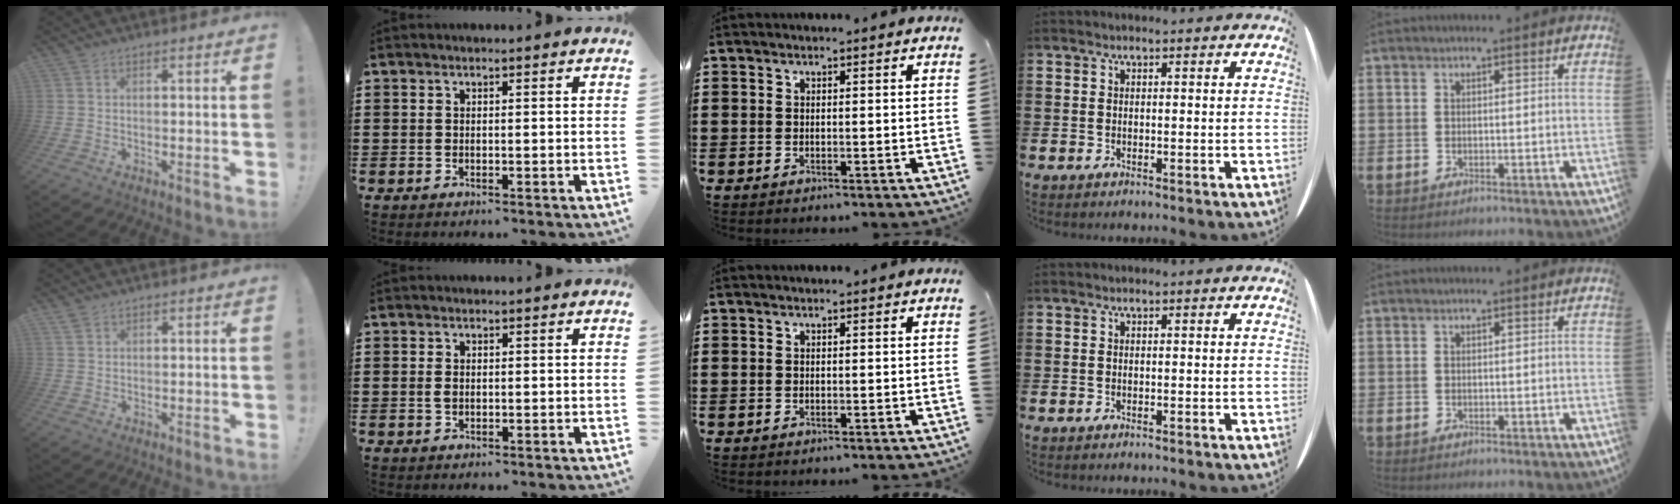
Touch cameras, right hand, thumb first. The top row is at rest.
{"thumb": {"total": 1.5, "force": [1.2, 0.6, 0.7], "torque": [-0.007, -0.005, 0.021]}, "index": {"total": 1.2, "force": [-0.1, 0.8, 1.0], "torque": [-0.021, 0.004, -0.002]}}